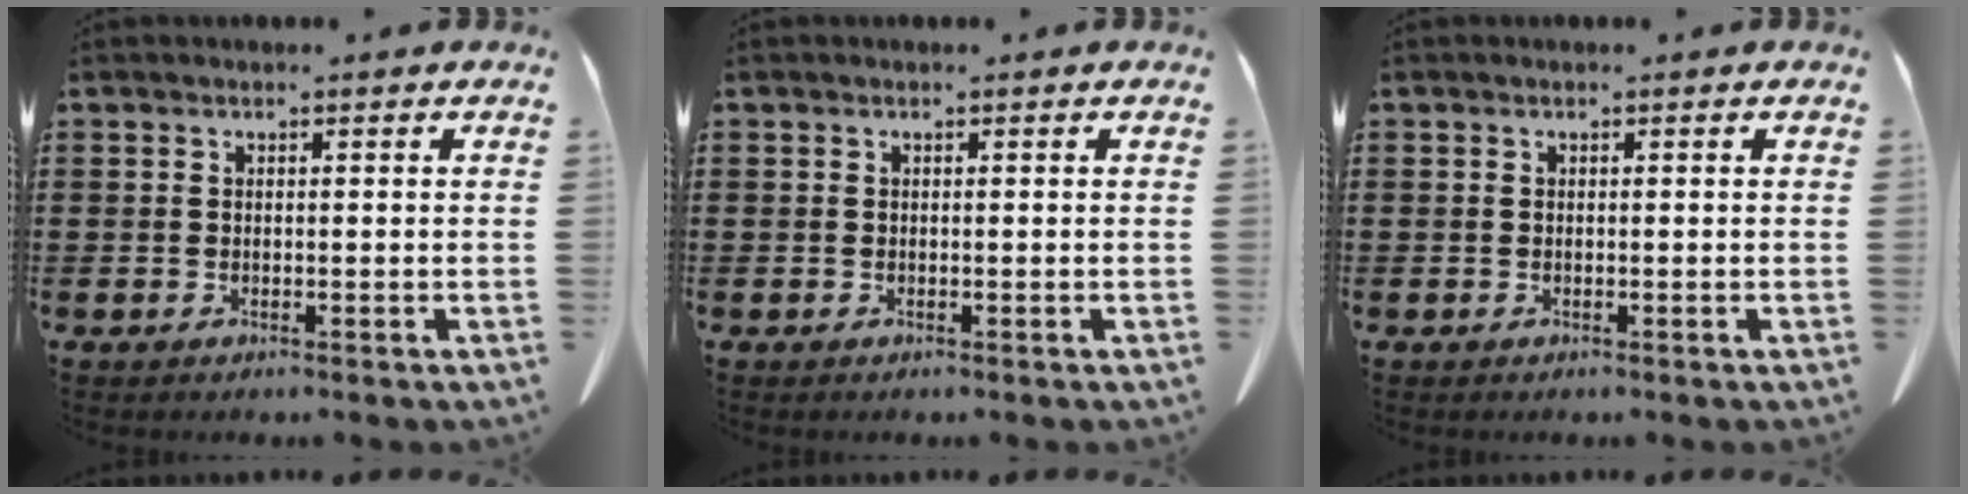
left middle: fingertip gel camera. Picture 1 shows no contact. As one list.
[{"total": 0.0}, {"total": 0.0}]